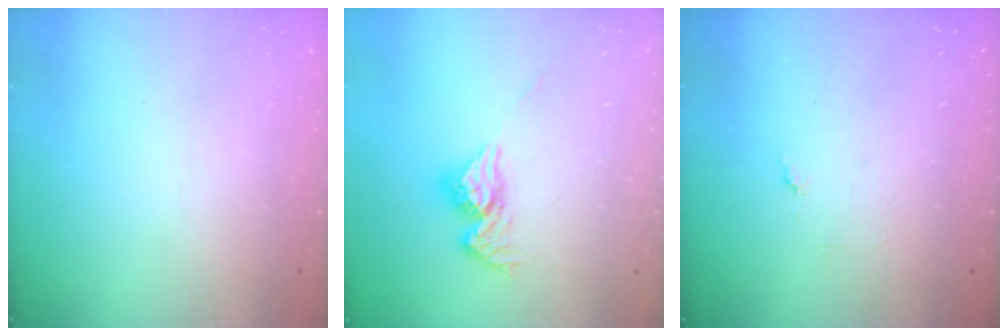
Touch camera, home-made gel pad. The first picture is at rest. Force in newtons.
{"total": 10.7, "press": 10.6, "slide": 0.9}
{"total": 4.3, "press": 4.3, "slide": 0.5}